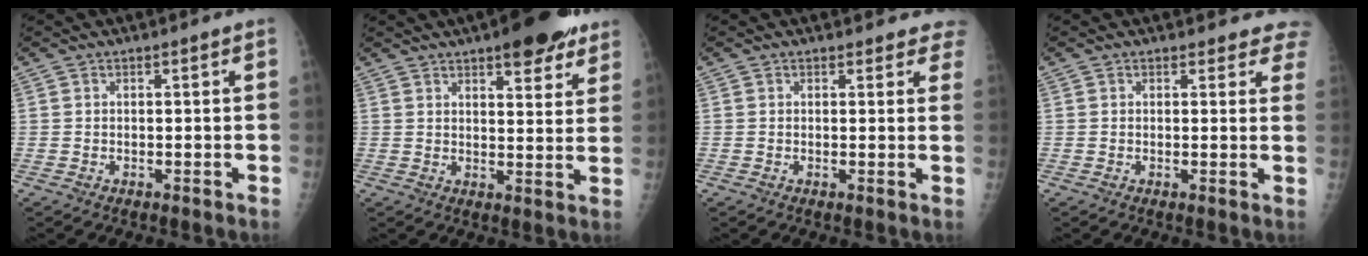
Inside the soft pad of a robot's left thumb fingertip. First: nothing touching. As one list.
[{"total": 11.1, "force": [7.2, 3.9, 7.4], "torque": [-0.065, -0.032, 0.094]}, {"total": 4.6, "force": [4.1, 2.0, 0.2], "torque": [0.040, -0.016, 0.020]}, {"total": 5.6, "force": [5.0, 2.5, 0.2], "torque": [0.047, -0.018, 0.025]}]